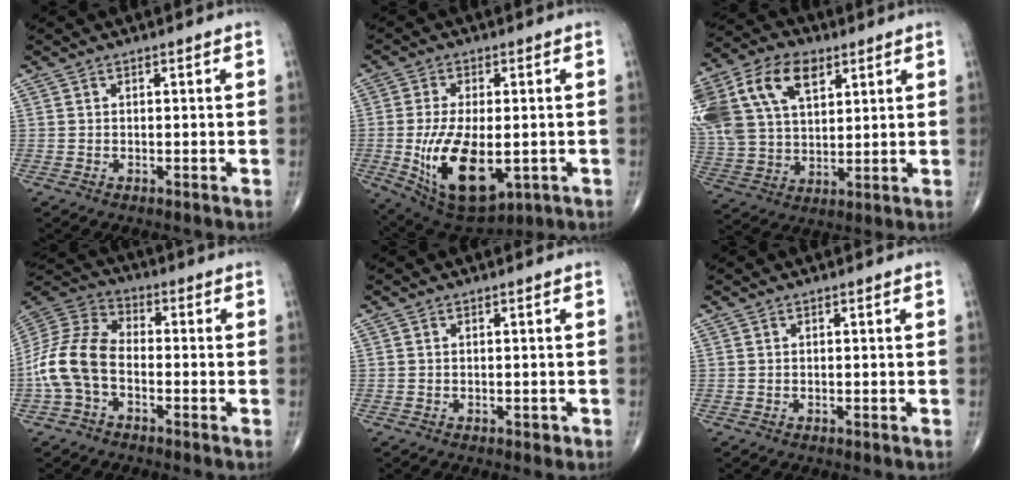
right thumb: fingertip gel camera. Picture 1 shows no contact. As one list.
[{"total": 16.4, "force": [-3.2, 8.3, 13.8], "torque": [-0.243, -0.017, -0.030]}, {"total": 23.7, "force": [9.7, 15.1, 15.5], "torque": [-0.354, 0.026, 0.186]}, {"total": 12.4, "force": [-3.2, 7.8, 9.1], "torque": [-0.189, 0.036, -0.073]}, {"total": 0.9, "force": [-0.3, 0.6, 0.5], "torque": [-0.005, 0.000, -0.004]}, {"total": 0.0}]